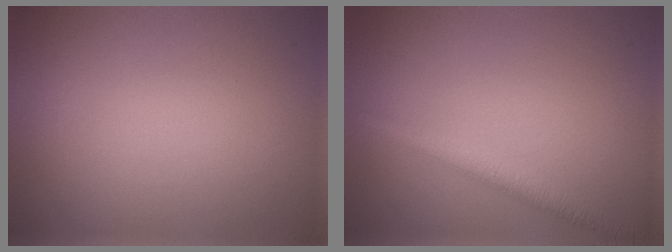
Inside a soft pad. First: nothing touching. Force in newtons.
{"total": 2.5, "press": 2.5, "slide": 0.1}